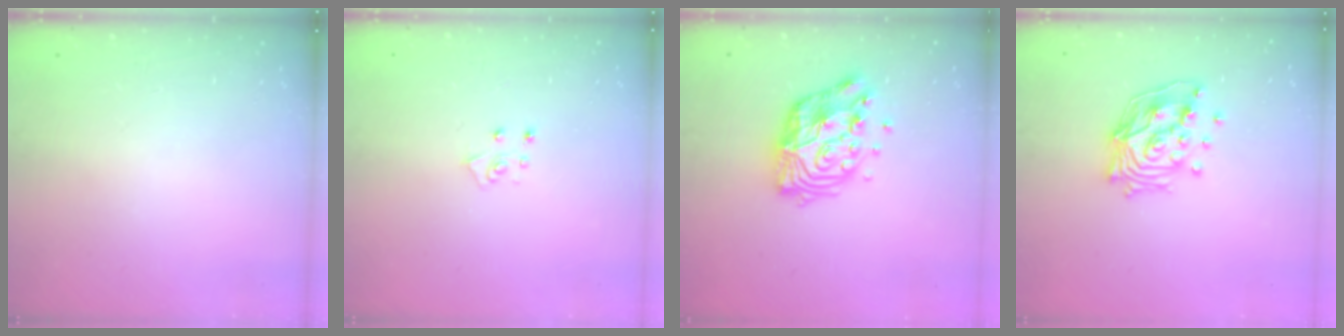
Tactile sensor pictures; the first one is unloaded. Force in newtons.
{"total": 4.9, "press": 4.8, "slide": 0.4}
{"total": 13.3, "press": 13.2, "slide": 1.1}
{"total": 15.0, "press": 14.9, "slide": 2.0}